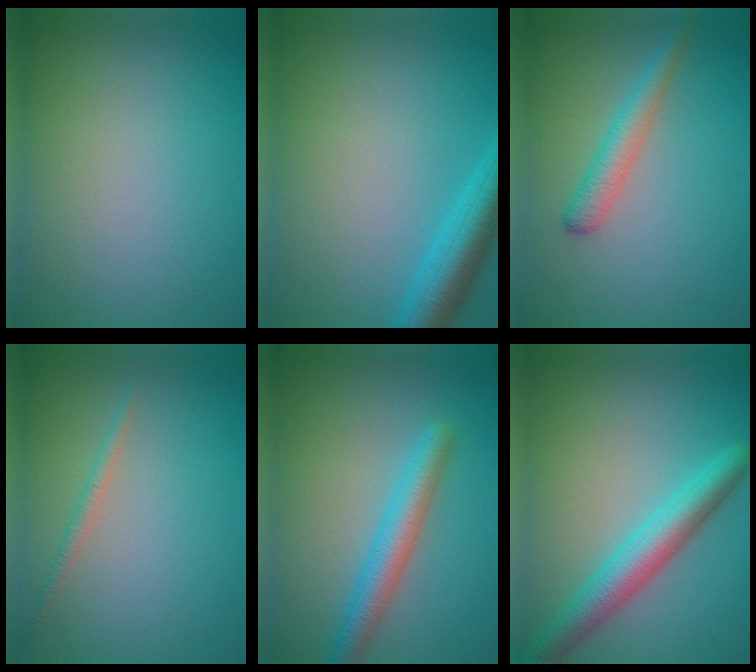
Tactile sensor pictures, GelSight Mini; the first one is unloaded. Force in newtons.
{"total": 5.0, "press": 5.0, "slide": 0.3}
{"total": 2.7, "press": 2.7, "slide": 0.0}
{"total": 1.1, "press": 1.1, "slide": 0.0}
{"total": 3.7, "press": 3.7, "slide": 0.1}
{"total": 4.9, "press": 4.9, "slide": 0.2}